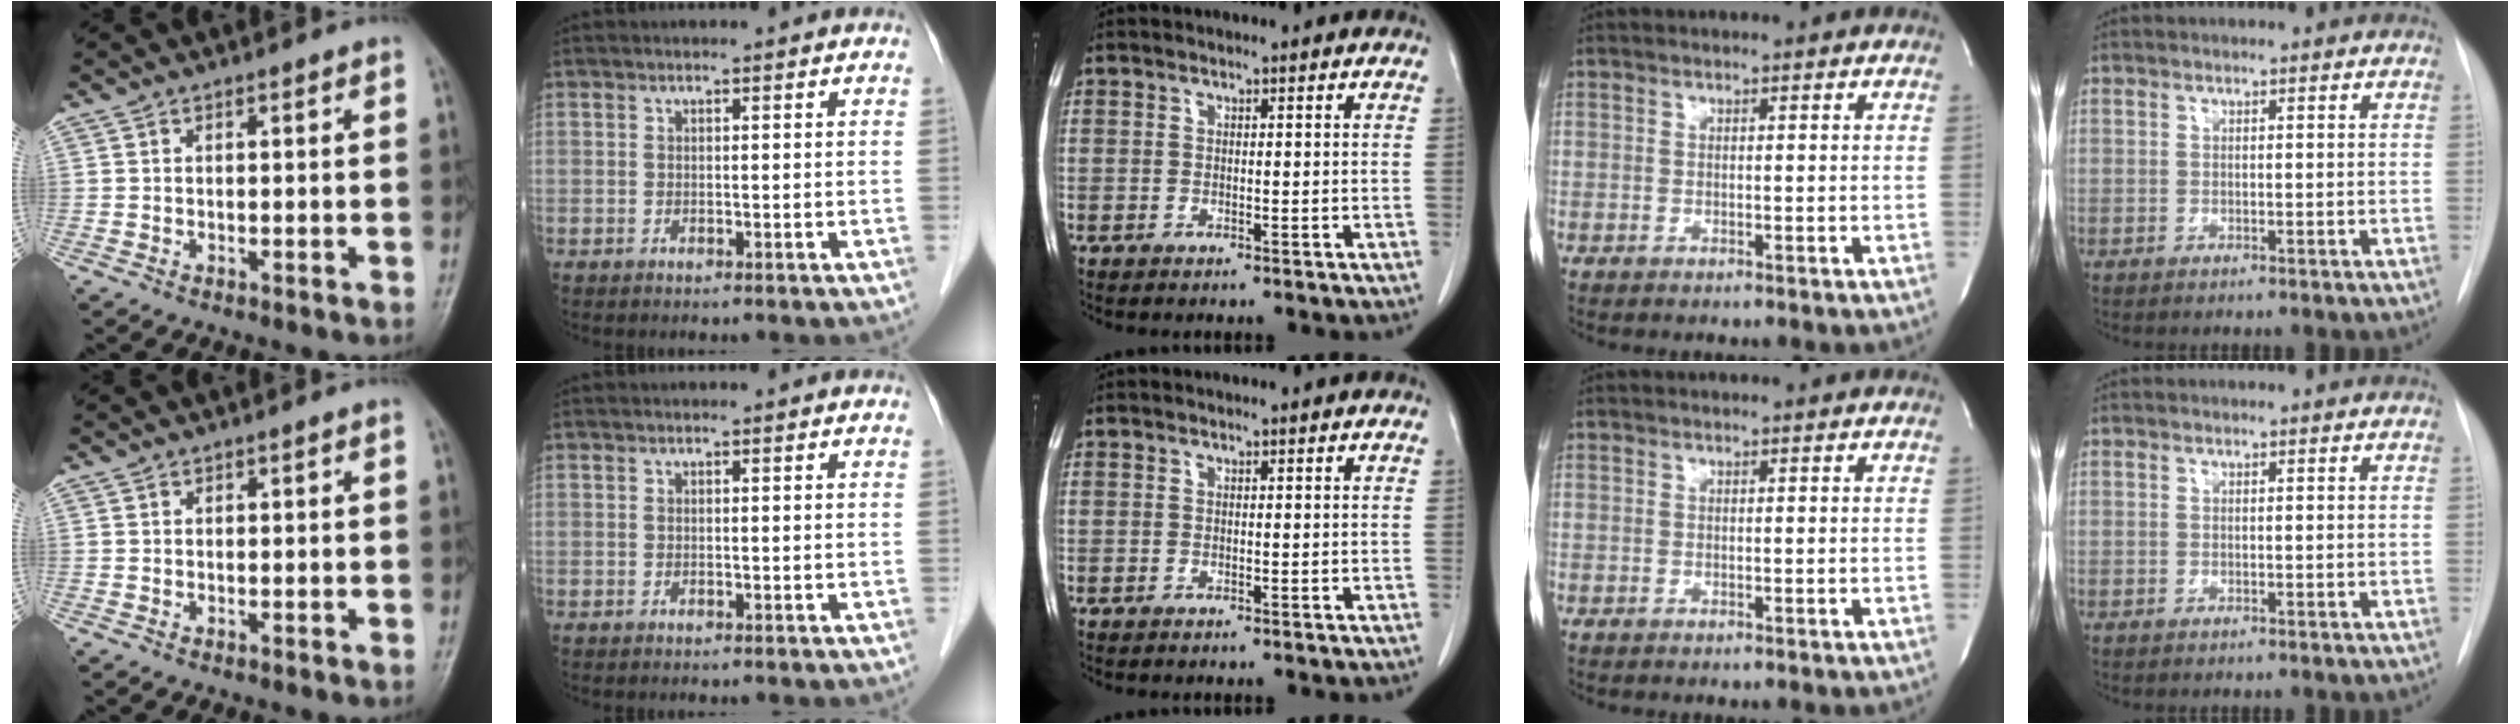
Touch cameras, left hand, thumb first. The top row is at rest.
{}